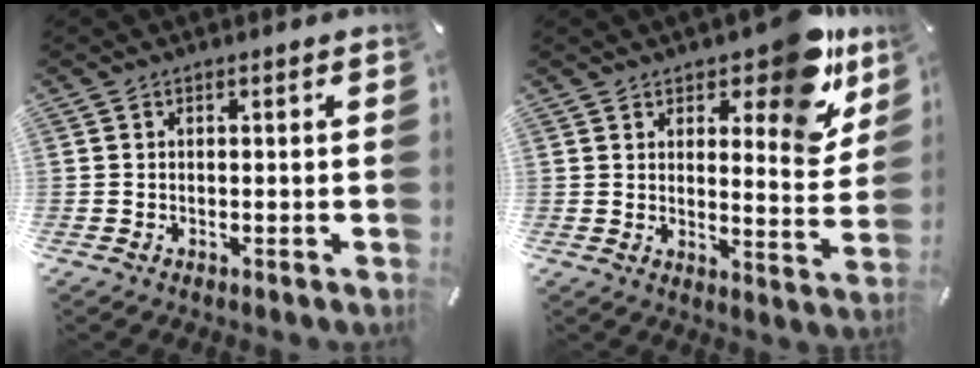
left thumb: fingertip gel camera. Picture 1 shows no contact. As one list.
[{"total": 14.5, "force": [10.4, 5.5, 8.5], "torque": [-0.090, -0.087, 0.172]}]